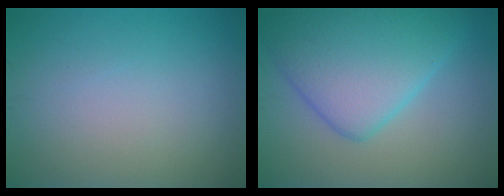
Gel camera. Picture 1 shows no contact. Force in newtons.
{"total": 8.3, "press": 8.3, "slide": 0.2}